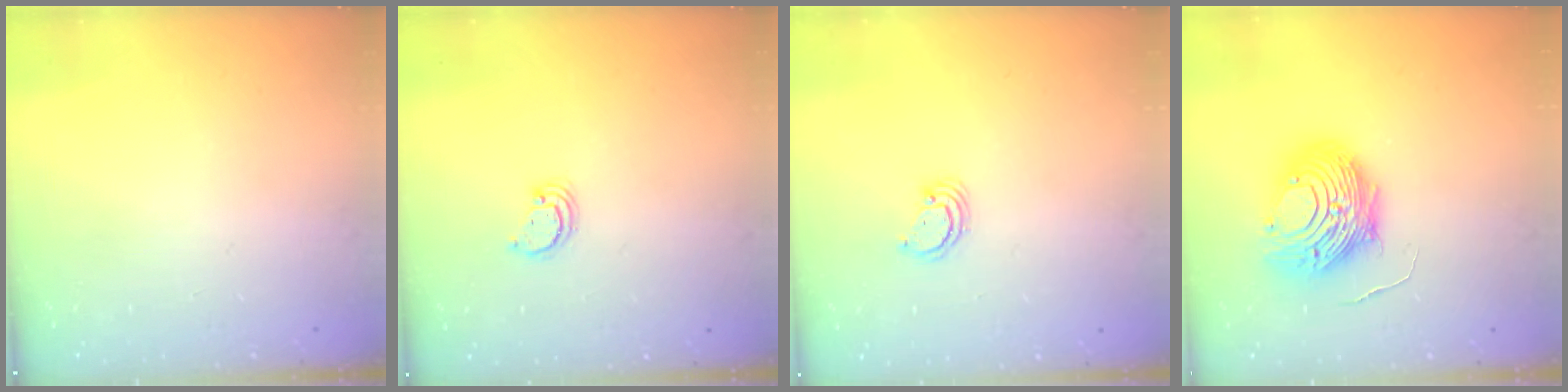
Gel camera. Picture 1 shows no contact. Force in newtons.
{"total": 2.6, "press": 2.6, "slide": 0.2}
{"total": 2.3, "press": 2.3, "slide": 0.1}
{"total": 13.5, "press": 13.4, "slide": 1.4}